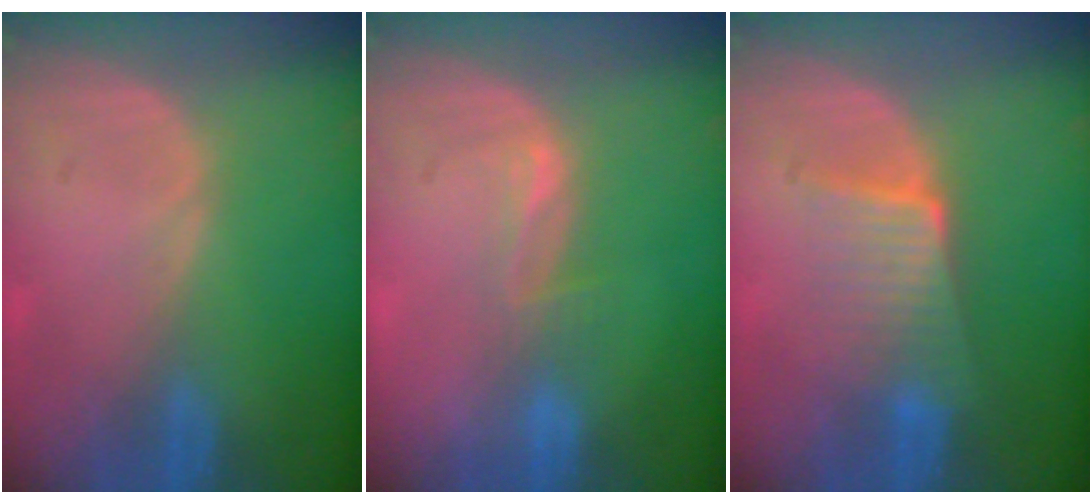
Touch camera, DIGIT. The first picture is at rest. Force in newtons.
{"total": 2.6, "press": 2.0, "slide": 1.6}
{"total": 6.5, "press": 5.6, "slide": 3.2}